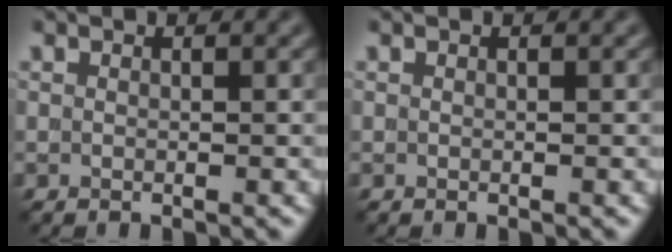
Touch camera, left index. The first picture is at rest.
{"total": 0.0}